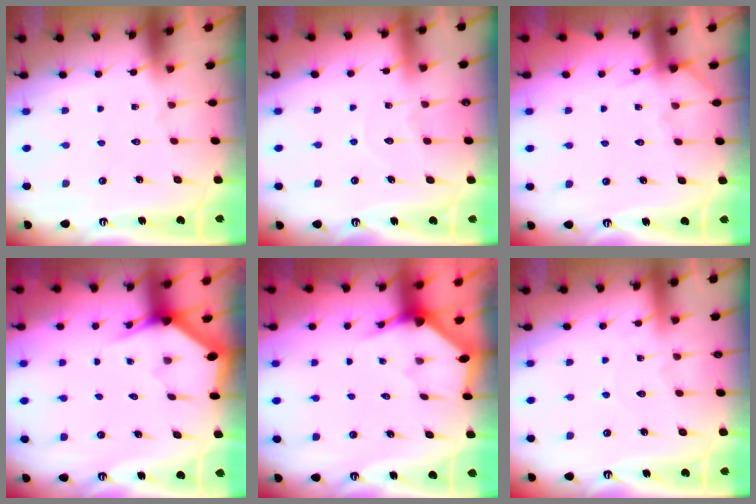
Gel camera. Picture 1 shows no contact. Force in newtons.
{"total": 5.4, "press": 5.4, "slide": 0.3}
{"total": 5.1, "press": 5.1, "slide": 0.7}
{"total": 3.0, "press": 3.0, "slide": 0.0}
{"total": 3.2, "press": 3.2, "slide": 0.3}
{"total": 4.5, "press": 4.5, "slide": 0.5}